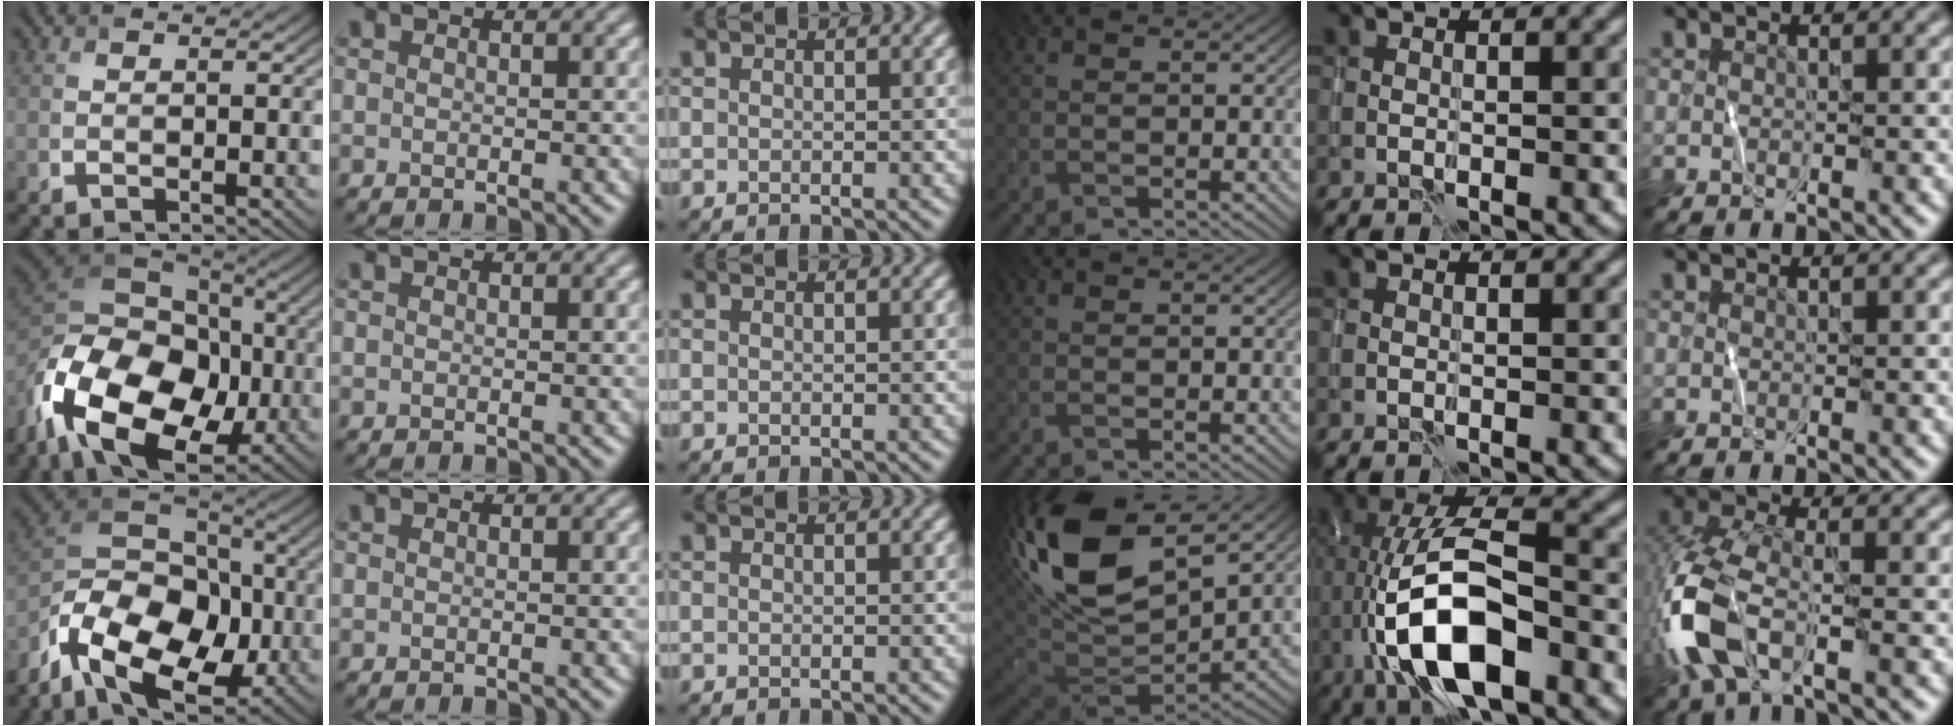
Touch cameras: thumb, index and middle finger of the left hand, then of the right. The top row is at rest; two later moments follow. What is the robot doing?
{"motion": "wipe", "object": "whiteboard"}